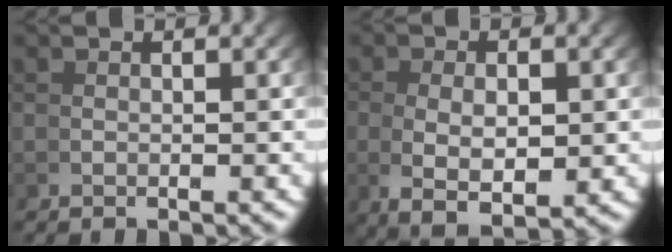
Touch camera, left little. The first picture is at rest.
{"total": 6.0, "force": [-1.2, 3.3, 4.8], "torque": [-0.094, -0.022, -0.006]}